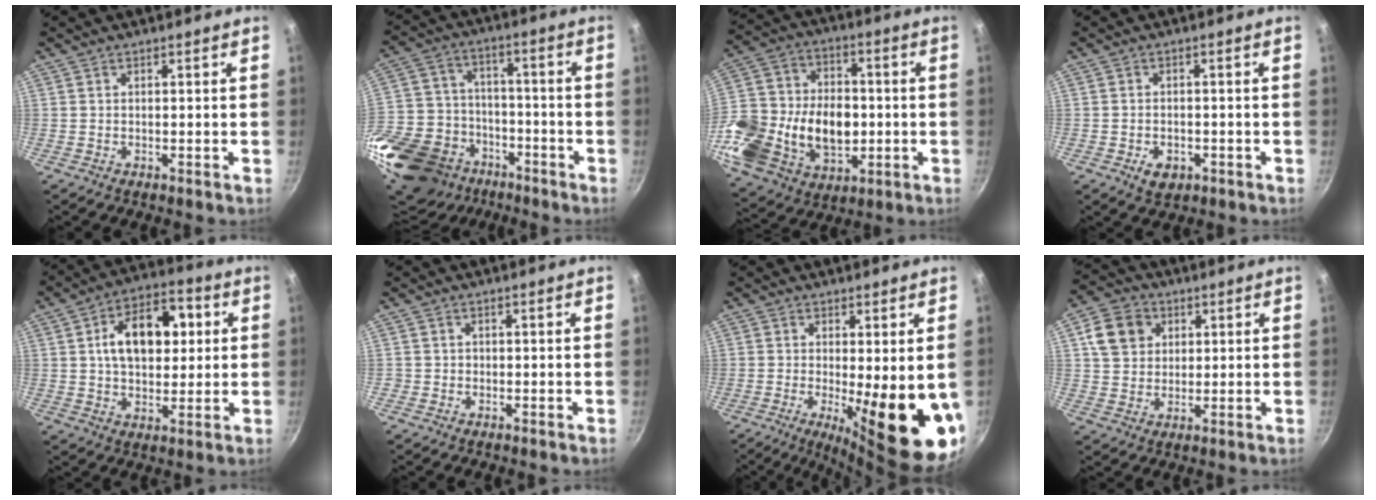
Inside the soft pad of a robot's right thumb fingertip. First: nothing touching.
{"total": 27.4, "force": [-14.5, 19.6, 12.5], "torque": [-0.324, 0.050, -0.248]}
{"total": 28.4, "force": [-4.9, 19.4, 20.1], "torque": [-0.417, 0.009, -0.066]}
{"total": 3.6, "force": [-1.6, 2.4, 2.2], "torque": [-0.030, 0.004, -0.020]}
{"total": 14.9, "force": [2.9, 9.0, 11.5], "torque": [-0.154, 0.013, 0.041]}
{"total": 1.0, "force": [-0.3, 1.0, 0.0], "torque": [0.007, 0.007, -0.006]}
{"total": 18.4, "force": [-4.1, 5.5, 17.1], "torque": [-0.183, -0.028, -0.034]}
{"total": 9.1, "force": [2.9, 7.7, 4.0], "torque": [-0.055, -0.001, 0.049]}